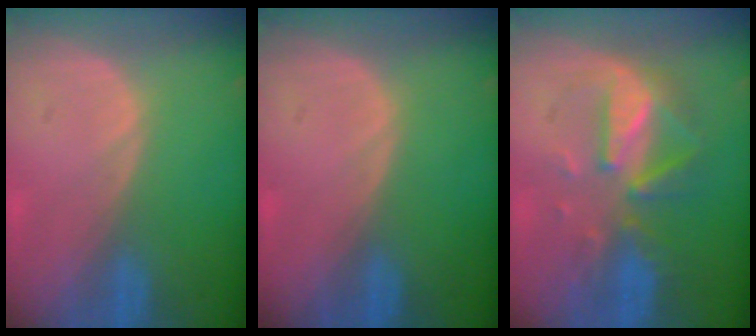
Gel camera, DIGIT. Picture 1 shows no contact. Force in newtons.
{"total": 0.0}
{"total": 8.1, "press": 7.6, "slide": 2.6}